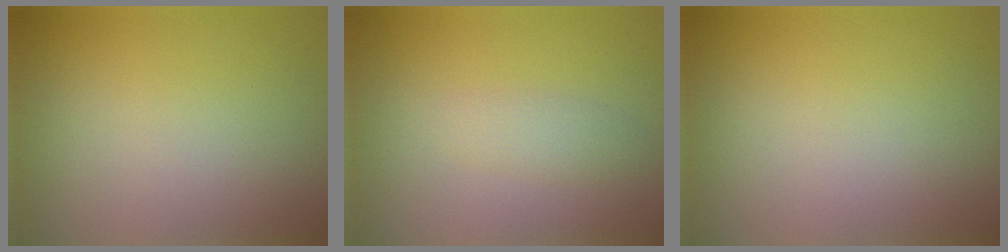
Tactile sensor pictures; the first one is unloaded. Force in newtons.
{"total": 1.5, "press": 1.5, "slide": 0.0}
{"total": 0.0}